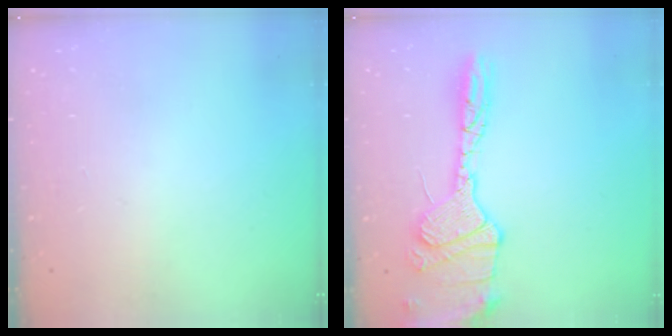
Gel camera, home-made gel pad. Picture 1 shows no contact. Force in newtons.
{"total": 18.5, "press": 18.3, "slide": 2.8}